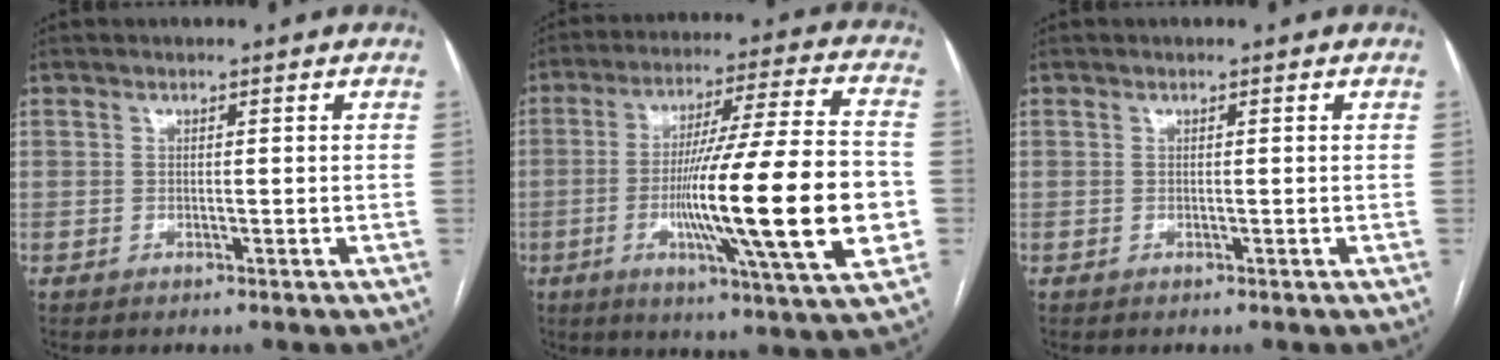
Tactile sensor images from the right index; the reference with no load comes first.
{"total": 23.4, "force": [-4.5, 0.6, 23.0], "torque": [-0.345, -0.011, -0.076]}
{"total": 0.0}